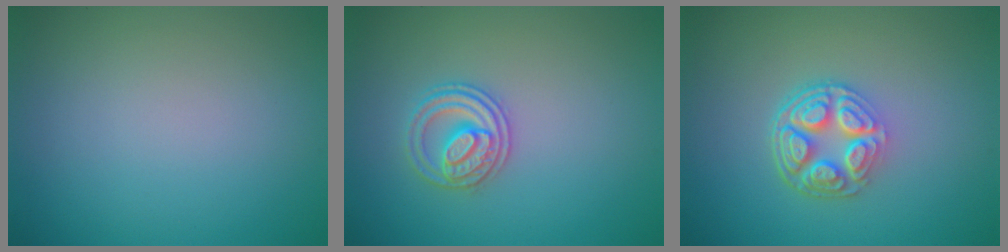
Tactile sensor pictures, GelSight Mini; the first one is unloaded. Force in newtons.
{"total": 2.6, "press": 2.6, "slide": 0.5}
{"total": 5.1, "press": 3.7, "slide": 3.5}